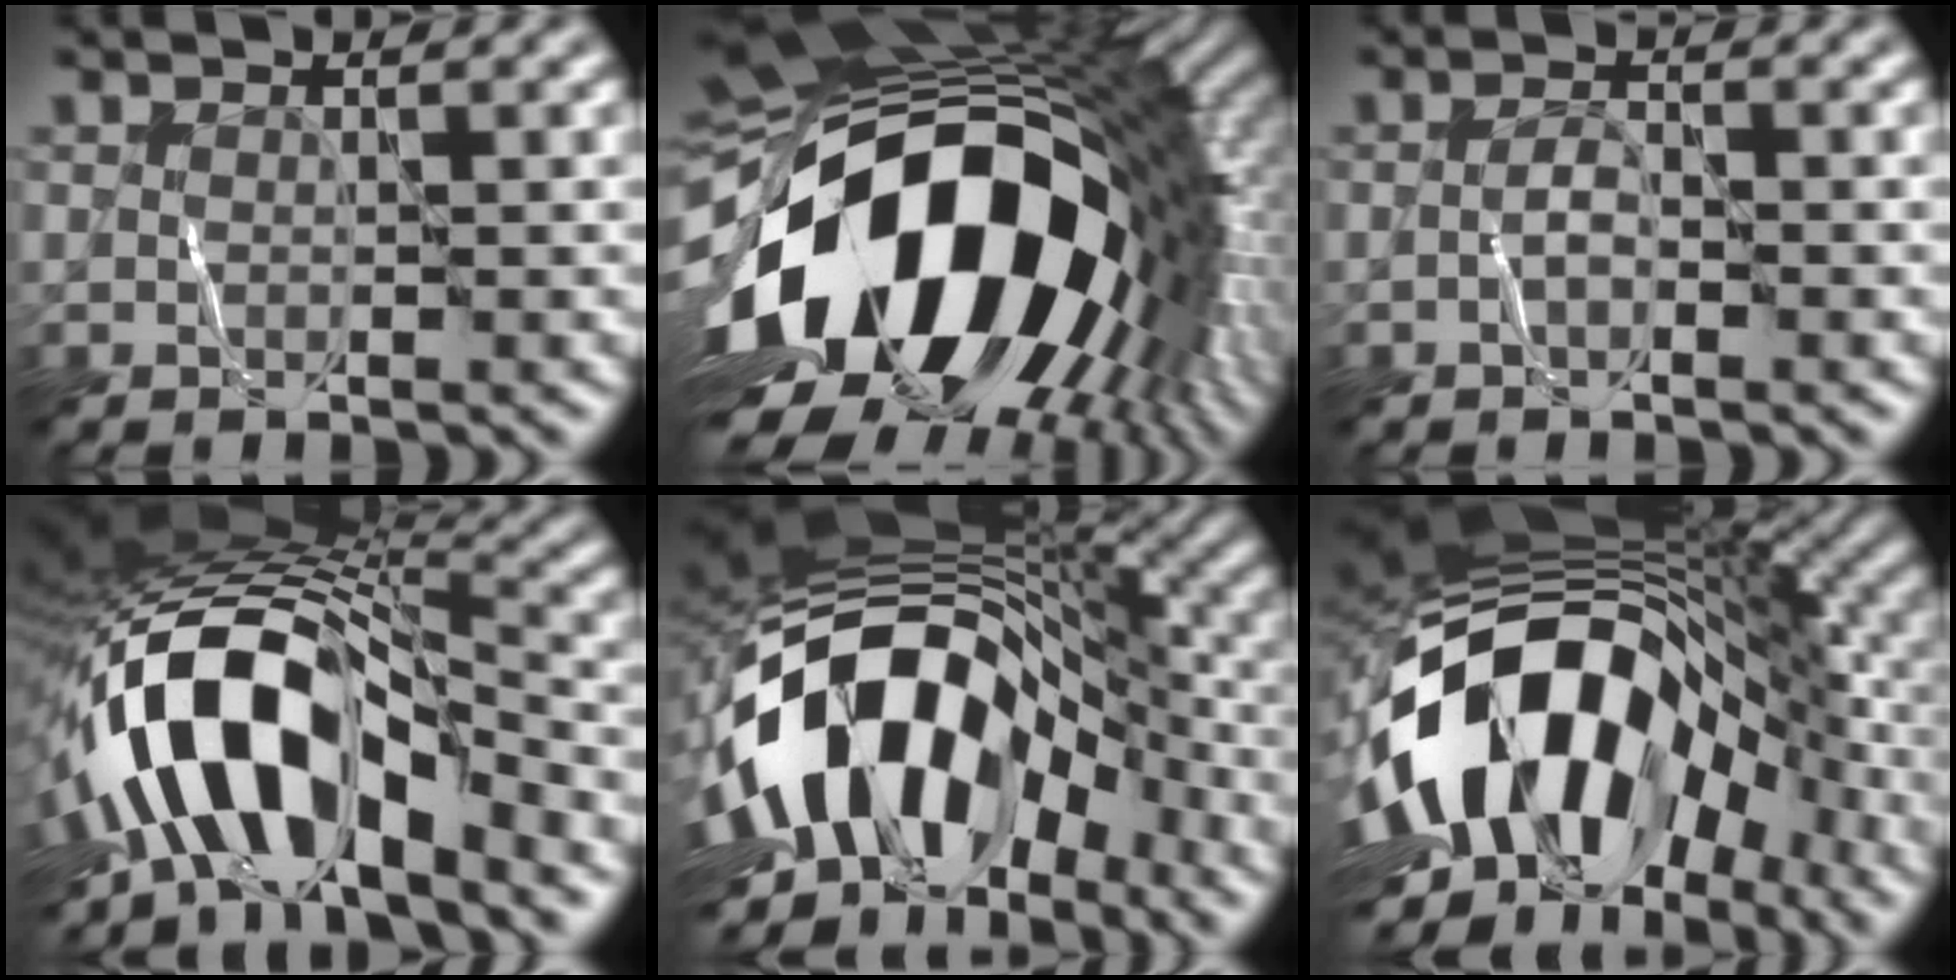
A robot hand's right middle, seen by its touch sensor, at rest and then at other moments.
{"total": 20.9, "force": [-3.9, 12.6, 16.1], "torque": [-0.315, -0.051, -0.058]}
{"total": 1.2, "force": [-0.5, 0.5, 0.9], "torque": [-0.019, 0.003, -0.014]}
{"total": 13.2, "force": [-5.9, 5.8, 10.3], "torque": [-0.174, 0.011, -0.107]}
{"total": 15.2, "force": [-4.6, 10.0, 10.5], "torque": [-0.172, 0.004, -0.086]}
{"total": 16.8, "force": [-4.5, 10.9, 12.0], "torque": [-0.208, -0.003, -0.087]}